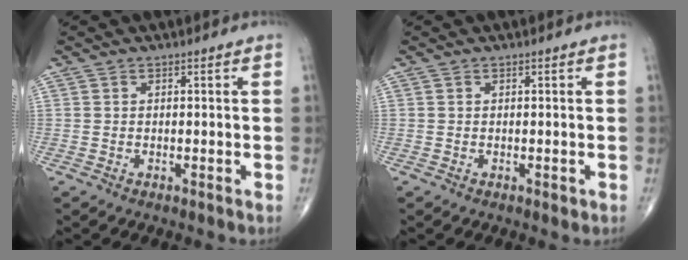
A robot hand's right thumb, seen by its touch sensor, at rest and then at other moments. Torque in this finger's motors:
{"motor_torque": [0.01, 0.06, -0.10, -0.08, -0.03]}